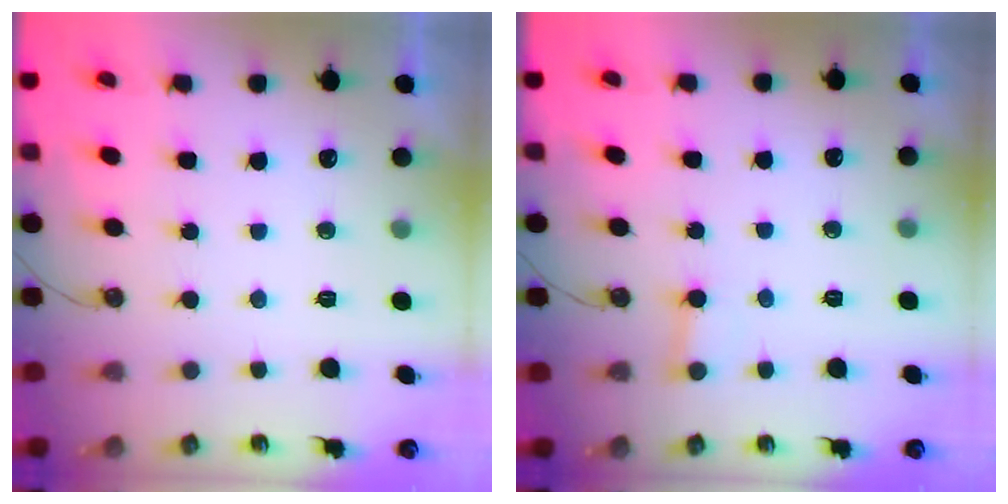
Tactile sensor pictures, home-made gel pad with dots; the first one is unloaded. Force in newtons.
{"total": 2.2, "press": 2.2, "slide": 0.2}